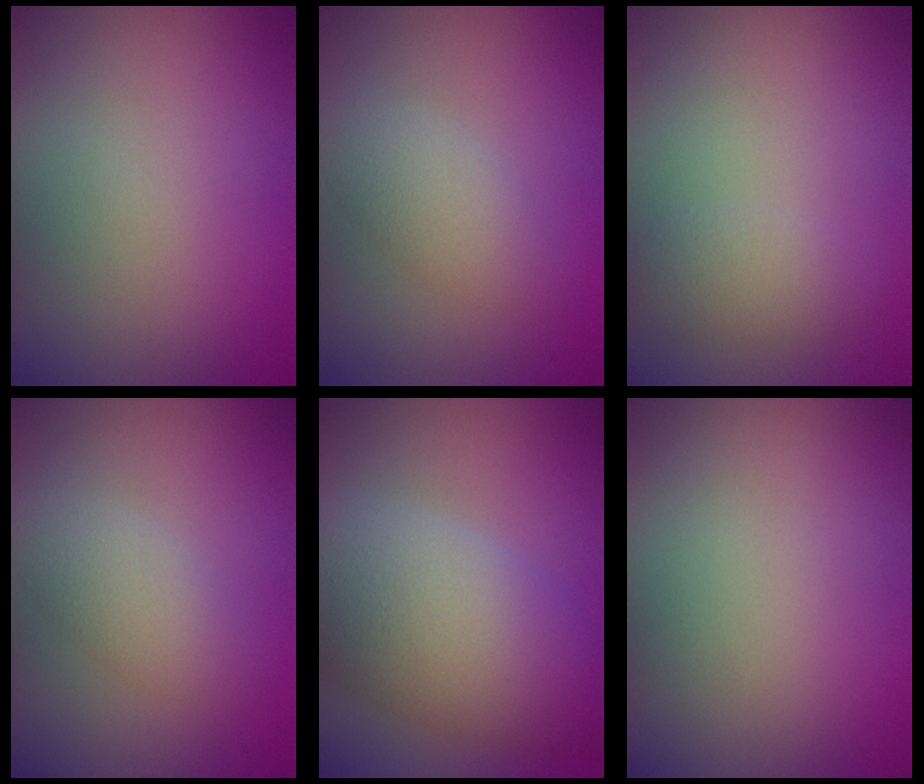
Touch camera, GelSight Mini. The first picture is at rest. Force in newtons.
{"total": 2.9, "press": 2.9, "slide": 0.1}
{"total": 2.1, "press": 2.1, "slide": 0.1}
{"total": 2.9, "press": 2.9, "slide": 0.1}
{"total": 8.9, "press": 8.9, "slide": 0.5}
{"total": 0.0}